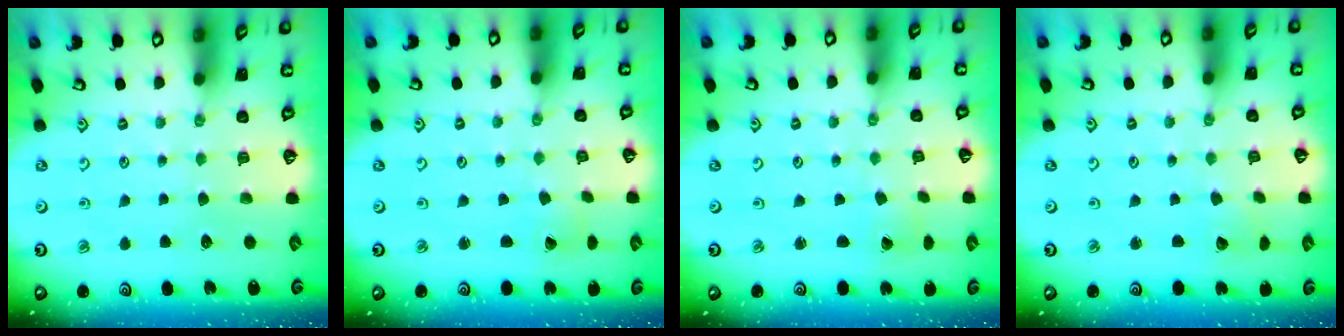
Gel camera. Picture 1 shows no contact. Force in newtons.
{"total": 0.5, "press": 0.5, "slide": 0.0}
{"total": 1.0, "press": 1.0, "slide": 0.0}
{"total": 2.0, "press": 2.0, "slide": 0.2}